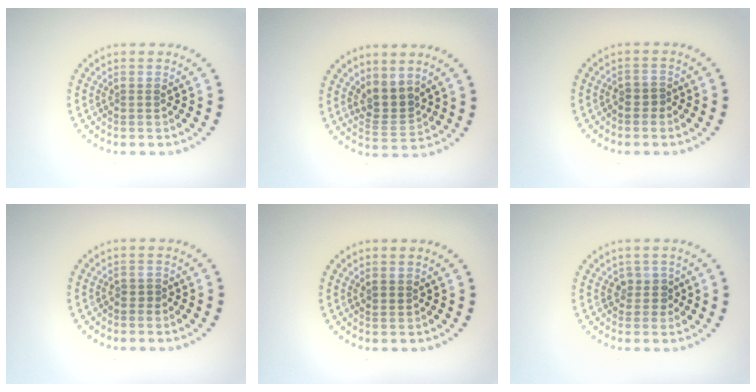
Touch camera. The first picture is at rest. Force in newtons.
{"total": 2.7, "press": 2.2, "slide": 1.7}
{"total": 1.1, "press": 0.9, "slide": 0.7}
{"total": 0.6, "press": 0.4, "slide": 0.5}
{"total": 1.0, "press": 0.9, "slide": 0.4}
{"total": 1.5, "press": 1.2, "slide": 0.9}